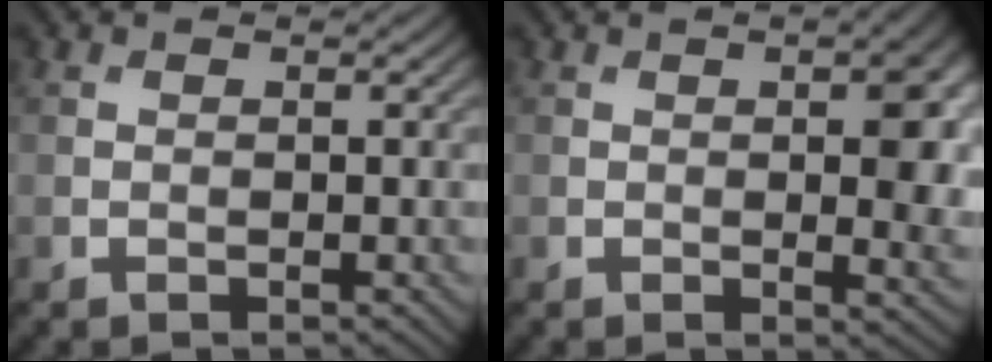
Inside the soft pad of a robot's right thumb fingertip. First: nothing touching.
{"total": 6.0, "force": [0.5, 2.3, 5.5], "torque": [-0.074, -0.005, 0.013]}